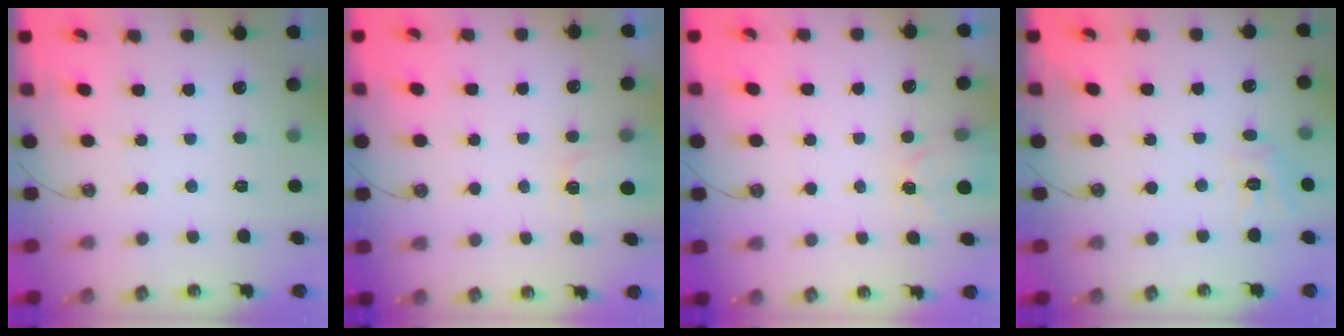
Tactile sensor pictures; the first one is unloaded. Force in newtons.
{"total": 2.0, "press": 2.0, "slide": 0.3}
{"total": 3.0, "press": 3.0, "slide": 0.4}
{"total": 8.0, "press": 8.0, "slide": 0.6}